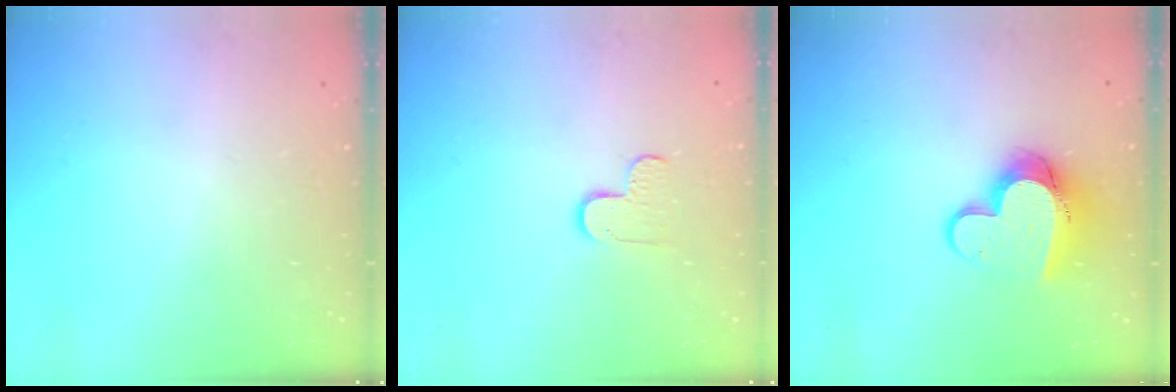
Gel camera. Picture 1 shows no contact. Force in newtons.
{"total": 5.6, "press": 5.5, "slide": 0.4}
{"total": 12.6, "press": 12.6, "slide": 1.2}